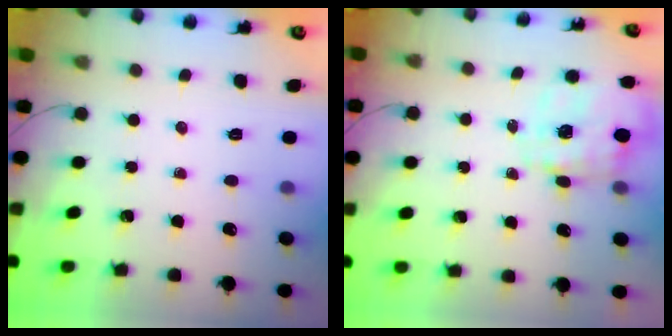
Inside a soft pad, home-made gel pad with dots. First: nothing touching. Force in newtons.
{"total": 2.7, "press": 2.6, "slide": 1.0}